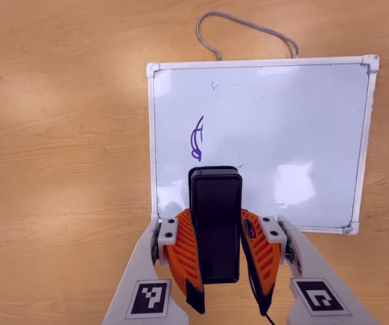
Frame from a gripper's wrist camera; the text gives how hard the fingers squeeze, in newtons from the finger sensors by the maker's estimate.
{"total": 7.5, "left": 6.2, "right": 8.7}